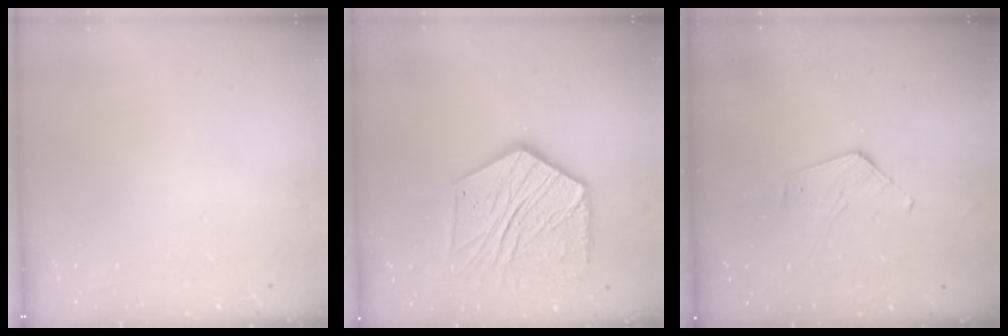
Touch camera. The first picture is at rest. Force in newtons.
{"total": 18.5, "press": 18.4, "slide": 1.4}
{"total": 5.9, "press": 5.9, "slide": 0.5}